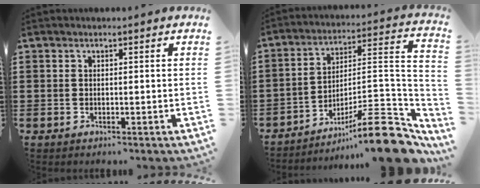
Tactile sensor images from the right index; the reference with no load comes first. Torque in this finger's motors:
{"motor_torque": [0.57, -0.57, 0.75, 0.18]}